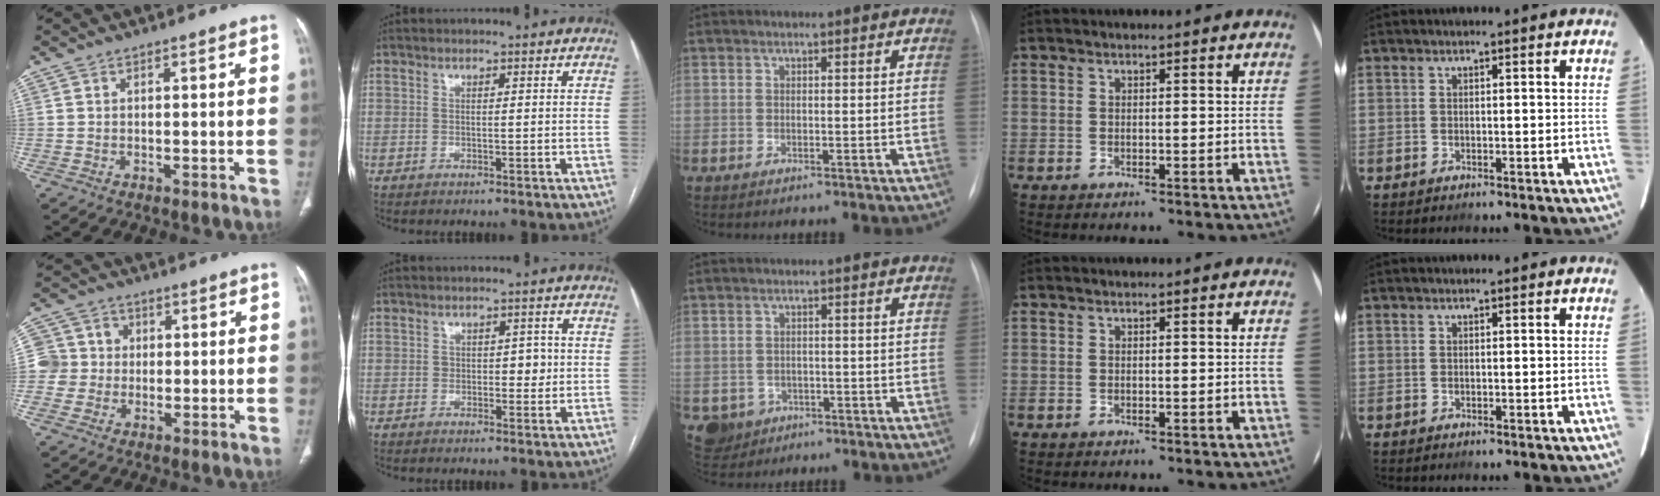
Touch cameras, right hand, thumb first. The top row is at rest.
{"thumb": {"total": 7.1, "force": [0.0, 7.0, 1.0], "torque": [0.009, 0.017, -0.004]}, "index": {"total": 2.9, "force": [0.0, 1.8, 2.2], "torque": [-0.025, 0.008, 0.001]}, "middle": {"total": 4.4, "force": [-1.9, 3.9, 0.6], "torque": [-0.009, 0.008, -0.025]}}